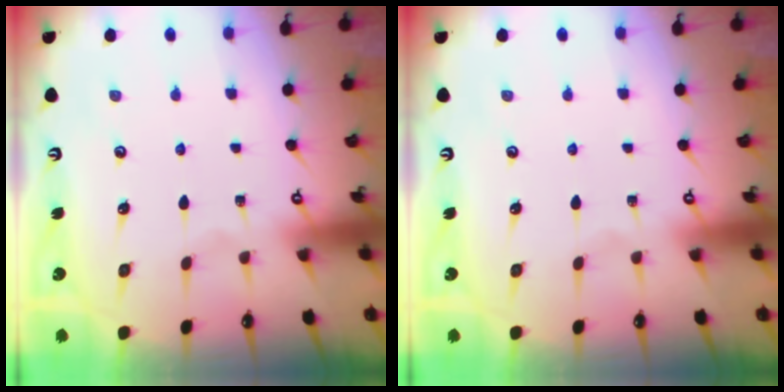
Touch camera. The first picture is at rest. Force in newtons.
{"total": 0.0}